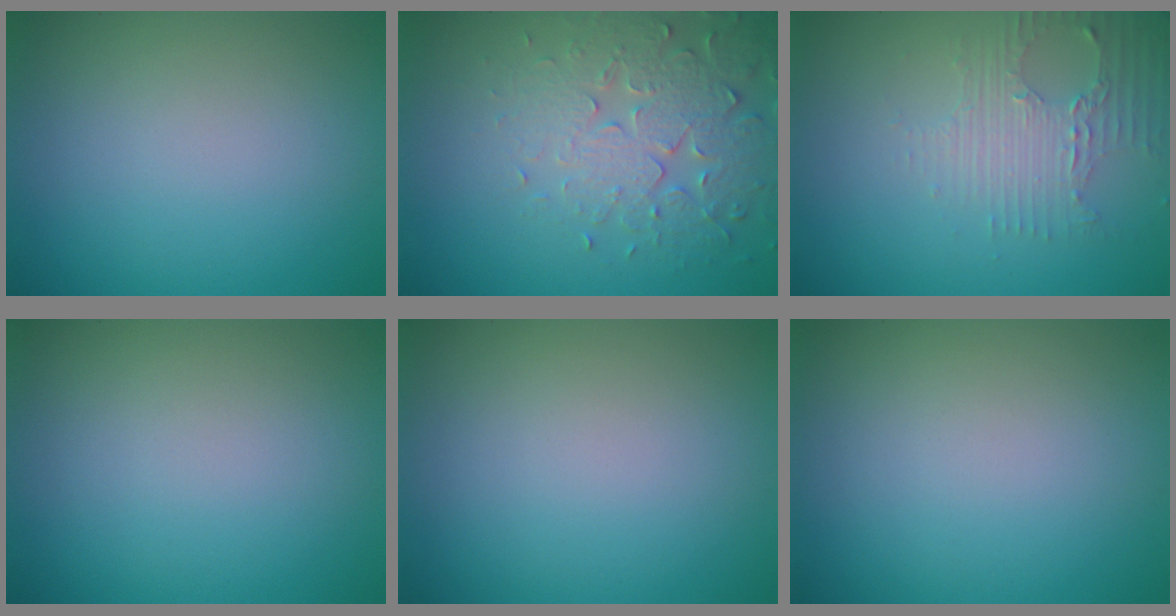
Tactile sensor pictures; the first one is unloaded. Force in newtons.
{"total": 4.5, "press": 4.5, "slide": 0.4}
{"total": 3.5, "press": 2.6, "slide": 2.4}
{"total": 0.0}
{"total": 0.0}
{"total": 0.0}